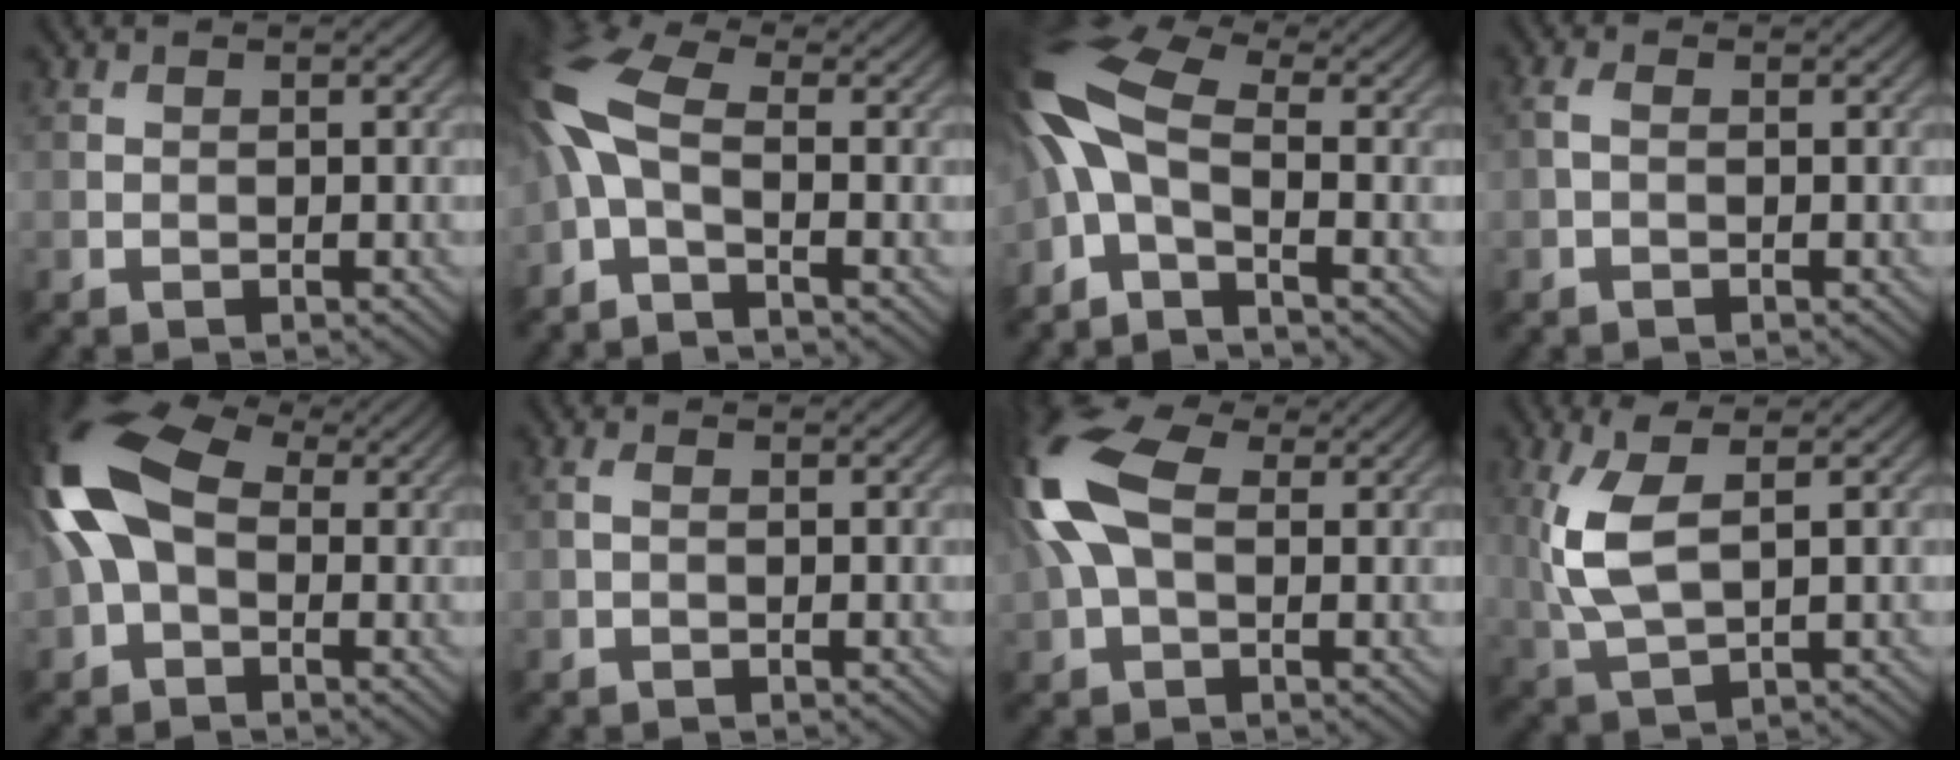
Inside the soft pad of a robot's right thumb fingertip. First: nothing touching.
{"total": 7.6, "force": [-1.5, 3.2, 6.7], "torque": [-0.163, 0.008, -0.053]}
{"total": 9.2, "force": [-1.6, 3.9, 8.1], "torque": [-0.190, 0.013, -0.060]}
{"total": 1.5, "force": [-0.1, 0.7, 1.3], "torque": [-0.035, 0.005, -0.007]}
{"total": 13.7, "force": [0.9, 8.4, 10.8], "torque": [-0.260, 0.012, -0.006]}
{"total": 0.9, "force": [0.0, 0.4, 0.8], "torque": [-0.022, 0.002, -0.005]}
{"total": 12.4, "force": [2.4, 7.2, 9.8], "torque": [-0.251, 0.020, 0.030]}
{"total": 7.5, "force": [1.6, 3.0, 6.7], "torque": [-0.169, 0.003, 0.028]}